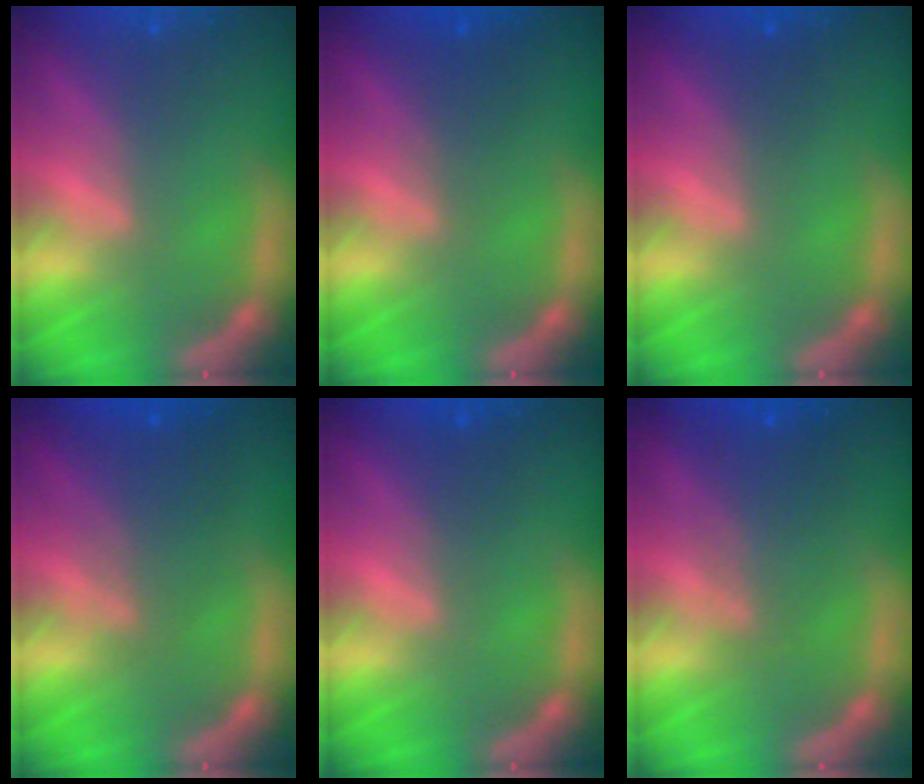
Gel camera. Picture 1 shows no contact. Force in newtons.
{"total": 2.0}
{"total": 0.9}
{"total": 4.1}
{"total": 1.5}
{"total": 4.1}